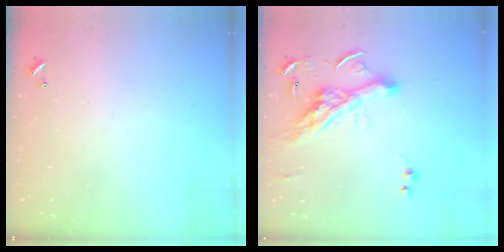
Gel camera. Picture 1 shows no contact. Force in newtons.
{"total": 8.5, "press": 8.4, "slide": 1.3}